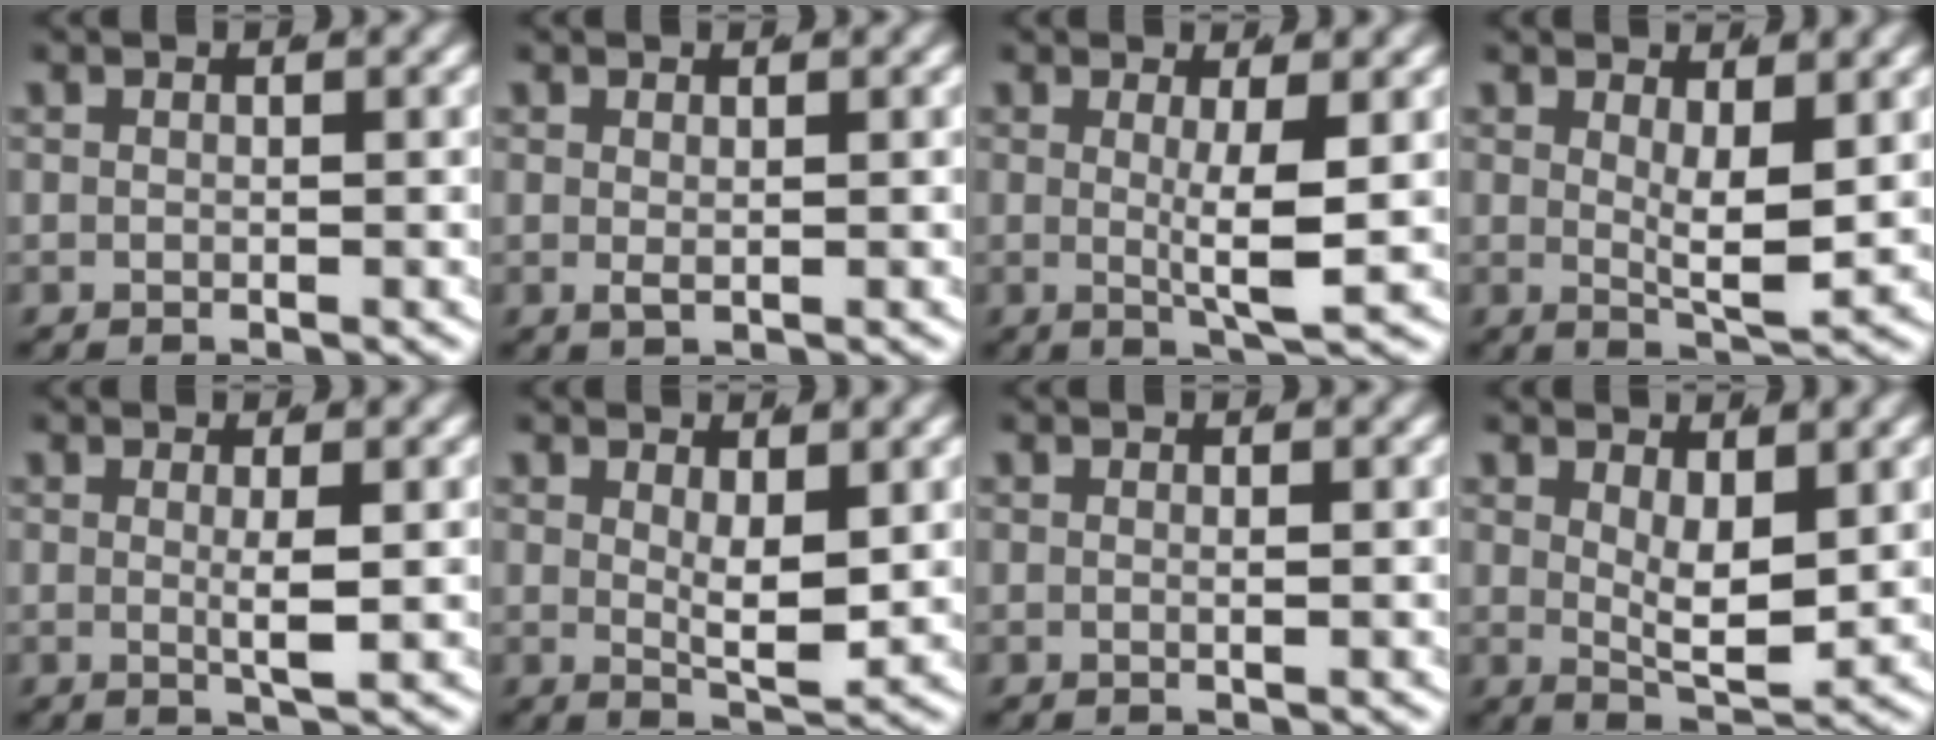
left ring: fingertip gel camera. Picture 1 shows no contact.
{"total": 0.8, "force": [0.5, 0.0, 0.6], "torque": [-0.015, -0.006, 0.015]}
{"total": 3.7, "force": [0.3, 0.1, 3.7], "torque": [-0.063, -0.016, 0.011]}
{"total": 3.3, "force": [1.2, 0.4, 3.0], "torque": [-0.052, -0.019, 0.027]}
{"total": 2.0, "force": [0.2, -0.2, 2.0], "torque": [-0.037, -0.010, 0.008]}
{"total": 3.0, "force": [1.0, 0.5, 2.7], "torque": [-0.048, -0.021, 0.025]}
{"total": 0.5, "force": [0.1, -0.2, 0.5], "torque": [-0.010, -0.002, 0.003]}
{"total": 3.9, "force": [1.2, 1.3, 3.4], "torque": [-0.060, -0.024, 0.028]}